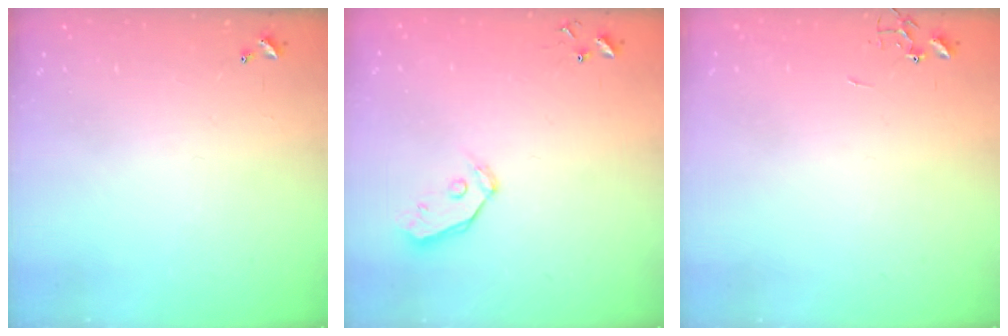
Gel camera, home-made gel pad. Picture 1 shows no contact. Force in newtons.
{"total": 6.3, "press": 6.3, "slide": 0.7}
{"total": 0.0}